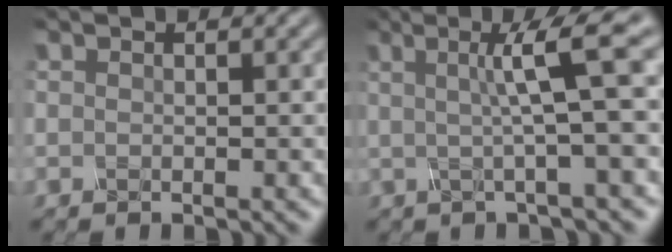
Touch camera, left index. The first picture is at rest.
{"total": 5.9, "force": [1.0, 0.7, 5.8], "torque": [-0.089, 0.015, 0.014]}